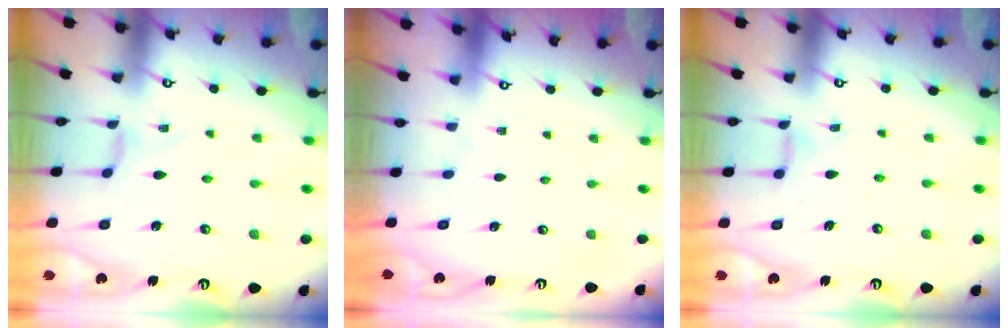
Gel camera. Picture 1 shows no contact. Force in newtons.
{"total": 0.0}
{"total": 2.1, "press": 2.0, "slide": 0.4}